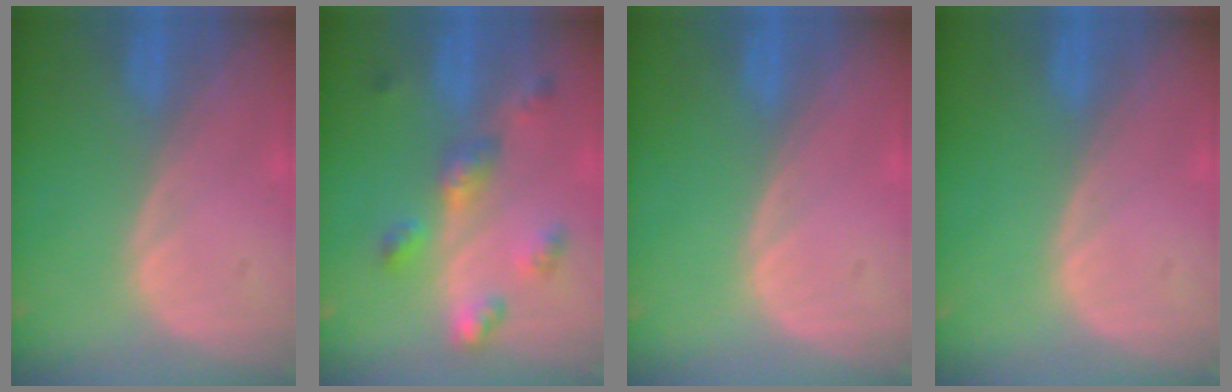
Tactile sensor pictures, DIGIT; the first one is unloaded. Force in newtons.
{"total": 6.3, "press": 5.8, "slide": 2.4}
{"total": 0.0}
{"total": 0.0}